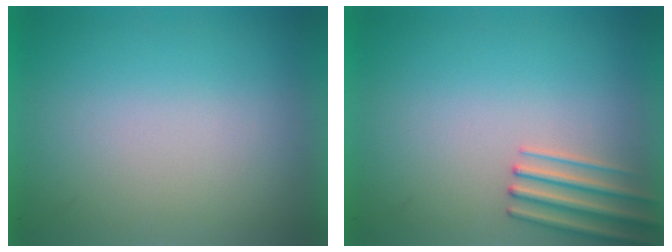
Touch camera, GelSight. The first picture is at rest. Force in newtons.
{"total": 2.5}